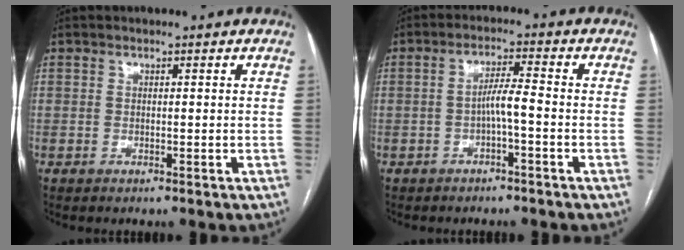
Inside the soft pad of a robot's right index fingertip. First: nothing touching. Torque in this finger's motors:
{"motor_torque": [0.54, -0.32, 0.14, 0.07]}